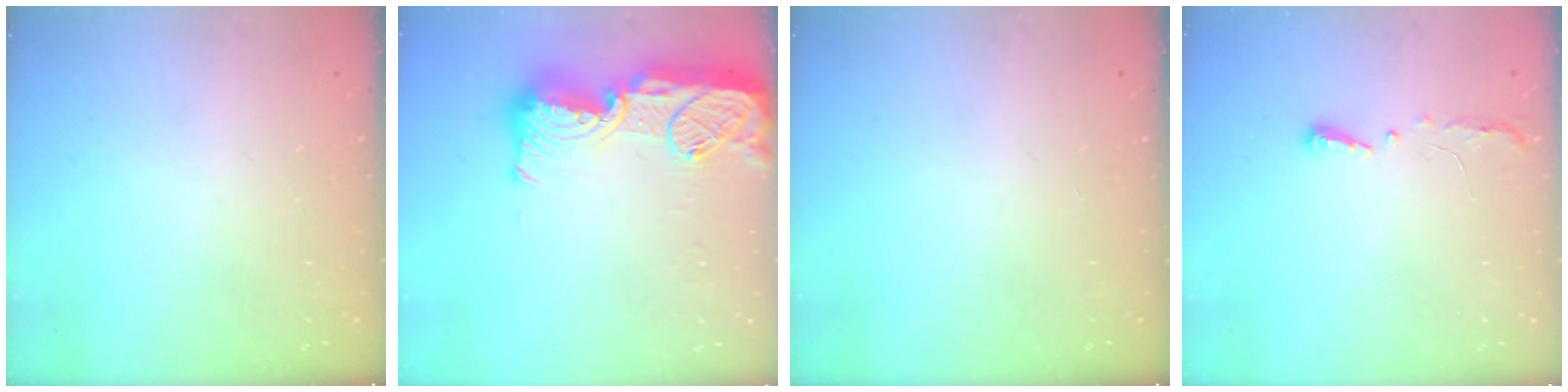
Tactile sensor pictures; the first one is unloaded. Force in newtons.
{"total": 19.4, "press": 19.0, "slide": 3.7}
{"total": 0.0}
{"total": 4.1, "press": 4.0, "slide": 0.6}